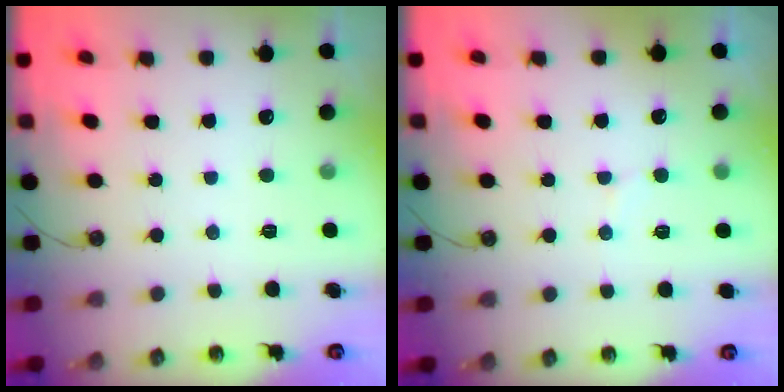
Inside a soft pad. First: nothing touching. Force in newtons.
{"total": 5.4, "press": 5.2, "slide": 1.2}